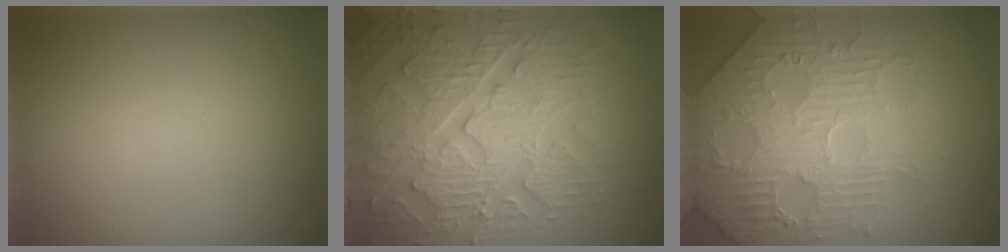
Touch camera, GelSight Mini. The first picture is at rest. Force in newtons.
{"total": 8.5, "press": 6.5, "slide": 5.4}
{"total": 4.7, "press": 4.7, "slide": 0.2}